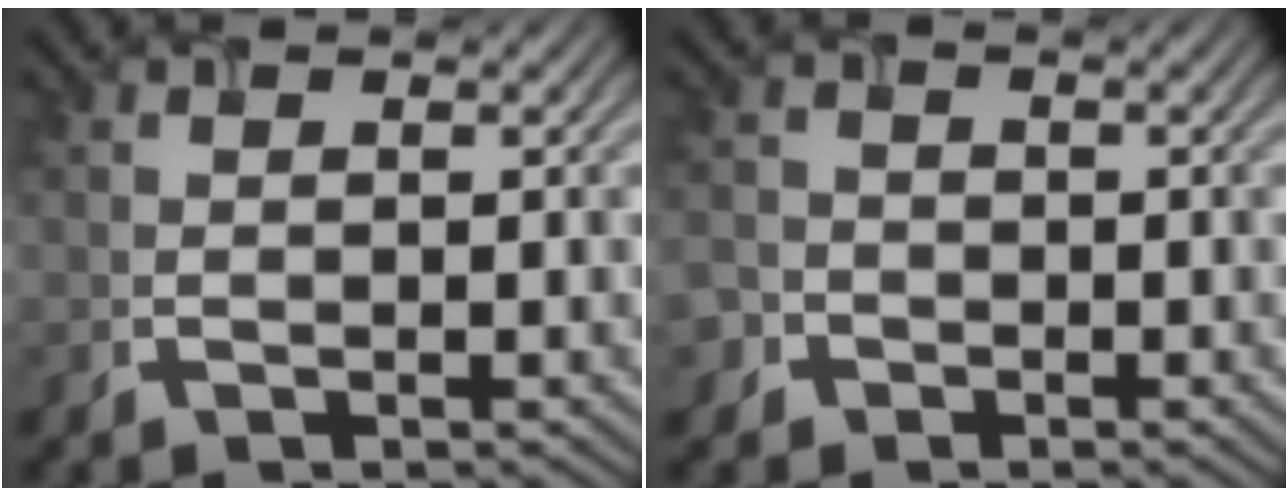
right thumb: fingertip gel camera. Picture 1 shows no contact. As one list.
[{"total": 2.7, "force": [-1.6, 2.1, 0.2], "torque": [-0.004, -0.010, -0.033]}]